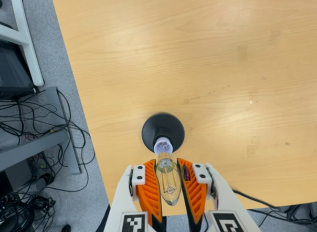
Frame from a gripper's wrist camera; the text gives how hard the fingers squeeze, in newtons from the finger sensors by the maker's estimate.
{"total": 23.8, "left": 25.1, "right": 22.5}